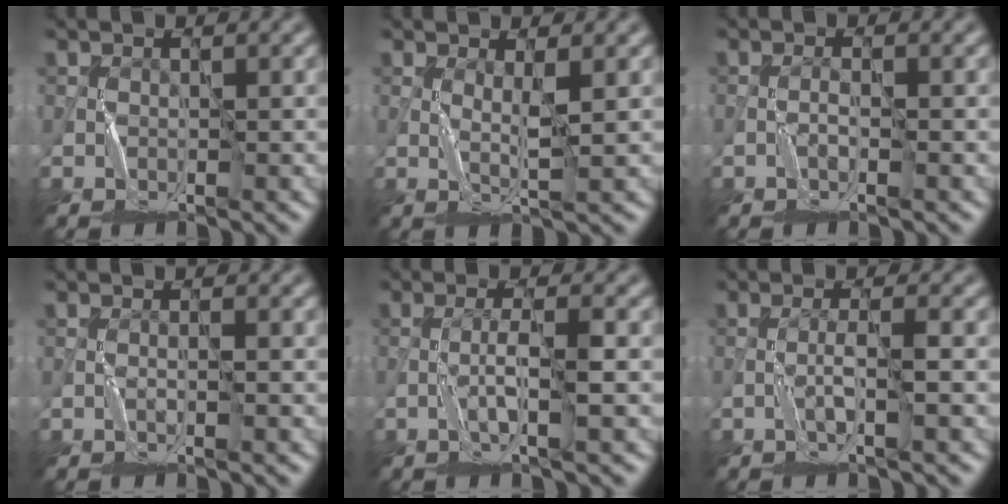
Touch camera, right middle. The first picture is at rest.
{"total": 1.3, "force": [0.8, -0.8, 0.7], "torque": [-0.021, -0.005, 0.018]}
{"total": 0.8, "force": [-0.4, -0.6, -0.4], "torque": [0.001, 0.002, -0.010]}
{"total": 0.7, "force": [-0.2, -0.6, -0.3], "torque": [0.000, 0.000, -0.006]}
{"total": 2.0, "force": [-0.7, -0.7, 1.8], "torque": [-0.038, 0.007, -0.018]}
{"total": 1.4, "force": [-0.7, -0.9, 0.8], "torque": [-0.020, 0.006, -0.017]}